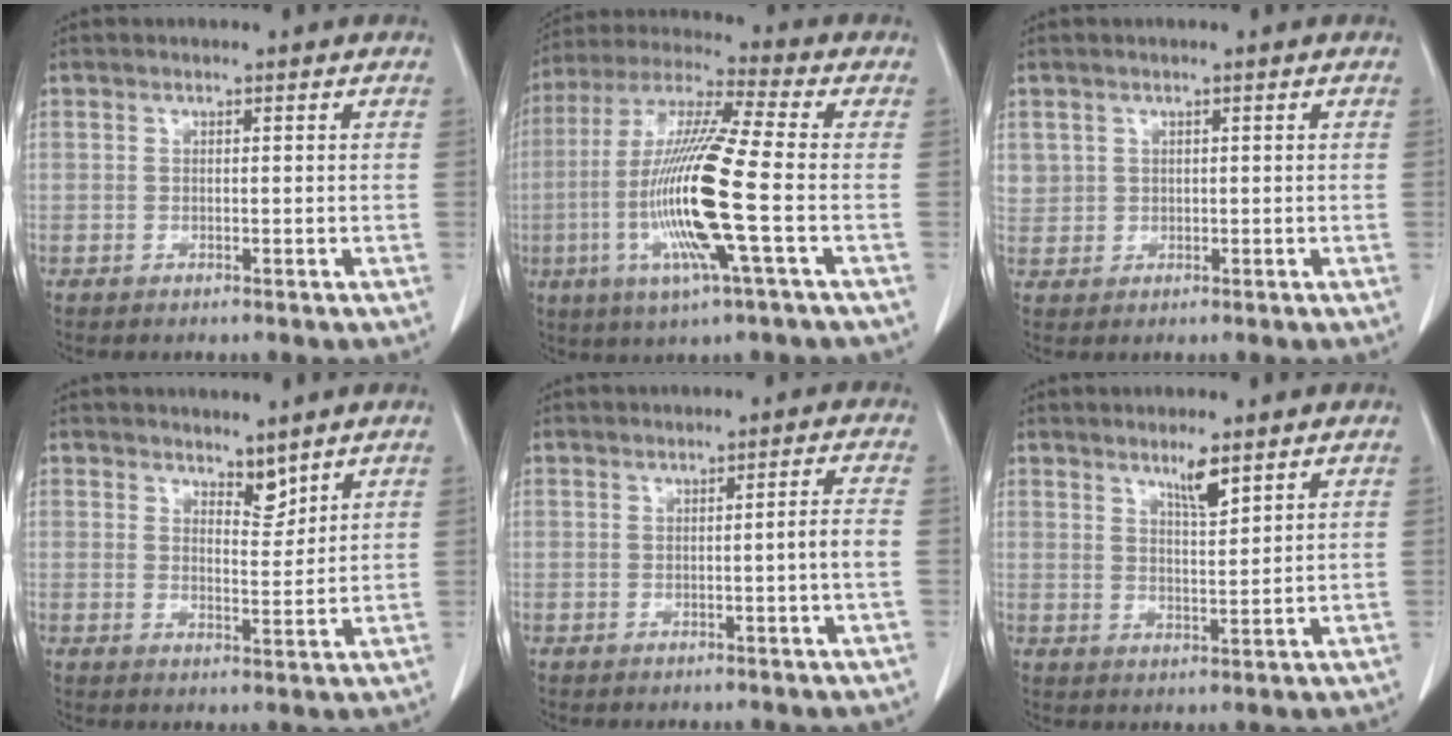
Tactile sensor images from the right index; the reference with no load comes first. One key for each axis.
{"total": 16.8, "fx": -3.5, "fy": 0.2, "fz": 16.4, "tx": -0.341, "ty": -0.011, "tz": -0.075}
{"total": 2.8, "fx": 1.2, "fy": 2.5, "fz": 0.3, "tx": 0.006, "ty": 0.007, "tz": 0.025}
{"total": 3.3, "fx": 2.8, "fy": 1.2, "fz": 1.1, "tx": -0.015, "ty": -0.008, "tz": 0.051}
{"total": 2.6, "fx": -0.6, "fy": -0.7, "fz": 2.4, "tx": -0.033, "ty": -0.001, "tz": -0.008}
{"total": 4.0, "fx": 2.8, "fy": 0.3, "fz": 2.8, "tx": -0.050, "ty": -0.006, "tz": 0.052}